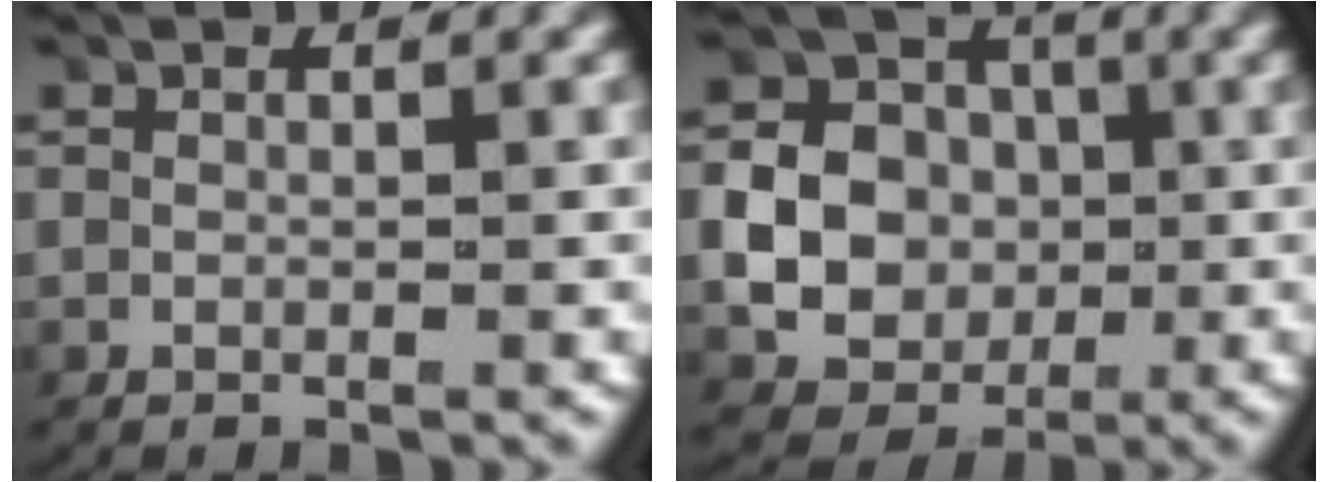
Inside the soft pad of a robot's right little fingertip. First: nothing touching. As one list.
[{"total": 10.1, "force": [-0.4, 9.3, 4.0], "torque": [-0.090, -0.017, -0.013]}]